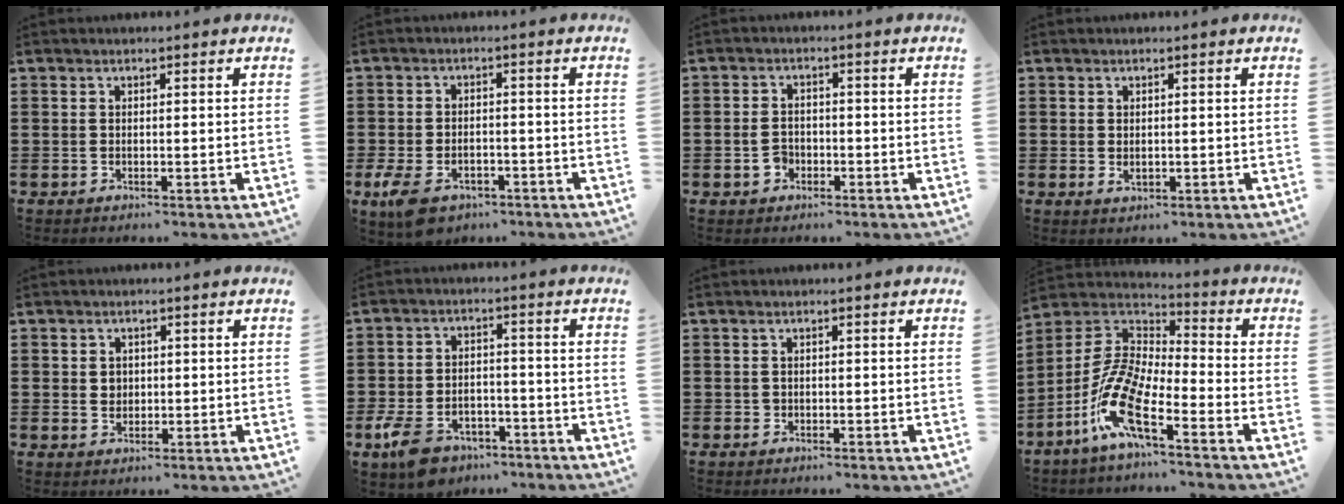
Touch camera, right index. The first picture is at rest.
{"total": 4.2, "force": [-2.8, 2.1, 2.3], "torque": [-0.060, 0.000, -0.056]}
{"total": 2.9, "force": [-1.1, 2.2, 1.5], "torque": [-0.038, 0.000, -0.023]}
{"total": 1.2, "force": [0.0, 0.8, 0.9], "torque": [-0.018, 0.003, 0.000]}
{"total": 1.6, "force": [0.3, 1.5, 0.6], "torque": [-0.016, 0.009, 0.005]}
{"total": 6.2, "force": [-4.4, 3.0, 3.3], "torque": [-0.078, 0.010, -0.085]}
{"total": 0.6, "force": [0.0, 0.6, 0.1], "torque": [-0.004, 0.004, -0.001]}
{"total": 11.4, "force": [-7.4, 3.0, 8.2], "torque": [-0.210, -0.014, -0.157]}